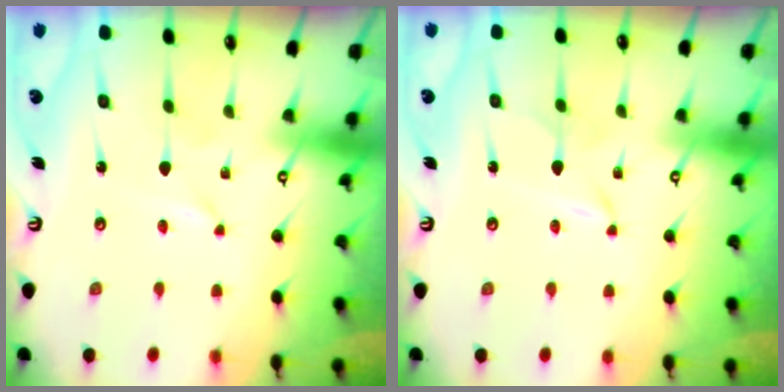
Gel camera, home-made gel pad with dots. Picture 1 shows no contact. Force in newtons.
{"total": 2.1, "press": 2.1, "slide": 0.4}